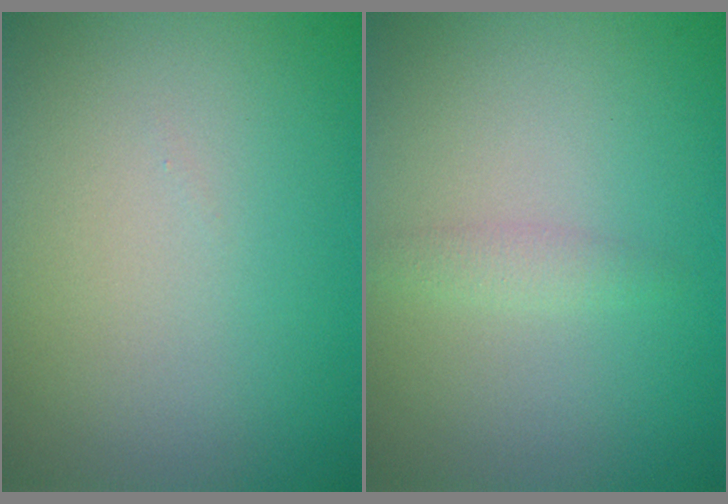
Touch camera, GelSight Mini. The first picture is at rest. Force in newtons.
{"total": 1.0, "press": 1.0, "slide": 0.0}